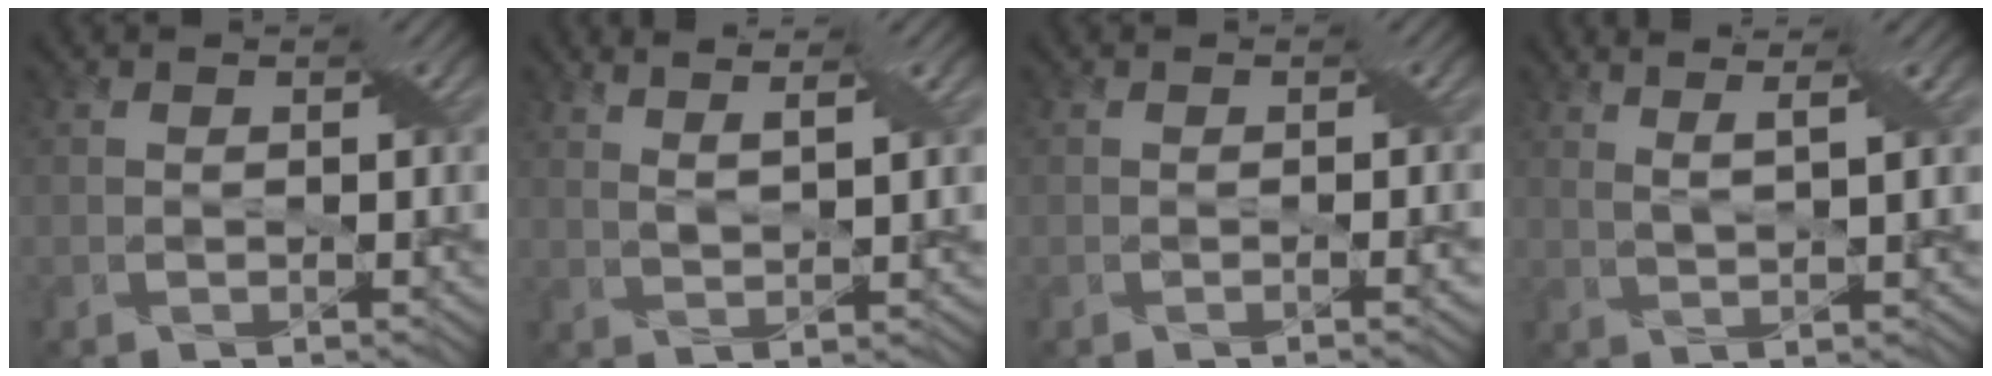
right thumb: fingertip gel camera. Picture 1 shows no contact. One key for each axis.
{"total": 4.3, "fx": 2.7, "fy": 0.6, "fz": 3.3, "tx": -0.050, "ty": 0.005, "tz": 0.044}
{"total": 1.4, "fx": -0.3, "fy": 0.1, "fz": 1.4, "tx": -0.021, "ty": 0.003, "tz": -0.006}
{"total": 5.2, "fx": 2.9, "fy": 0.7, "fz": 4.3, "tx": -0.070, "ty": 0.013, "tz": 0.039}